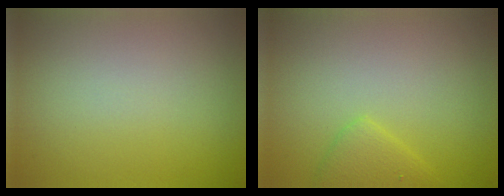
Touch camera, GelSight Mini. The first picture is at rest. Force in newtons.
{"total": 2.0, "press": 2.0, "slide": 0.1}